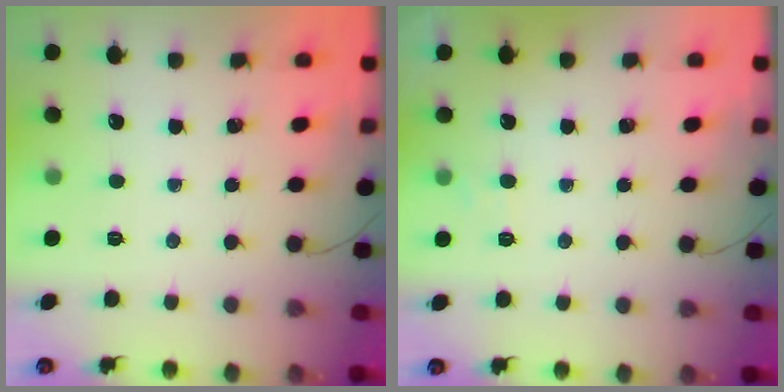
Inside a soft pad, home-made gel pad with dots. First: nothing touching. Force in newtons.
{"total": 4.0, "press": 3.8, "slide": 1.1}